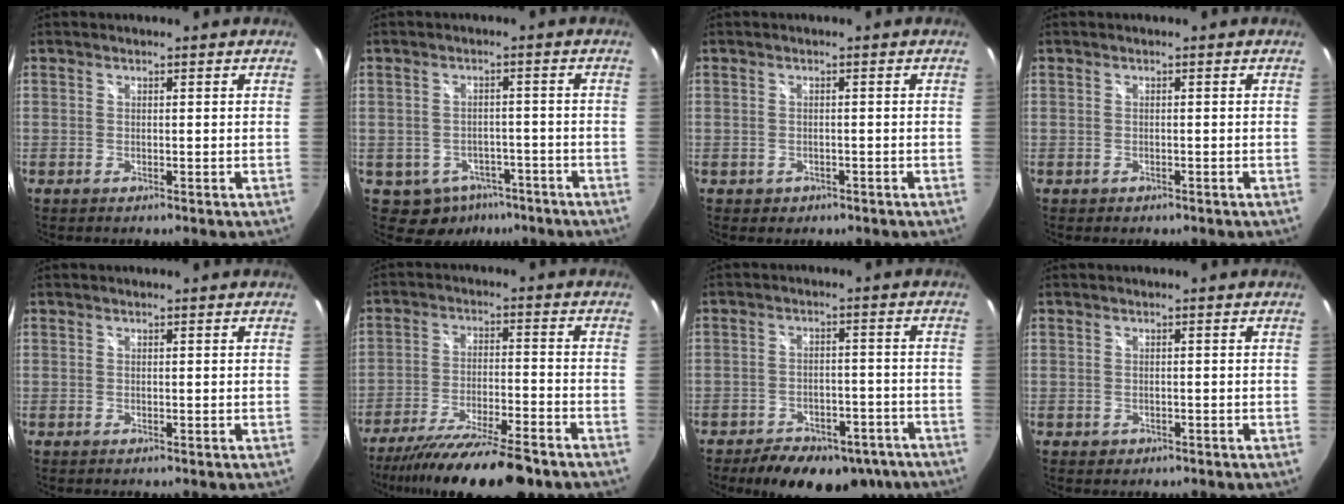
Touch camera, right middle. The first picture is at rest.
{"total": 7.1, "force": [-4.1, 5.3, 2.1], "torque": [-0.047, 0.008, -0.042]}
{"total": 2.0, "force": [-0.8, 1.7, 0.6], "torque": [-0.014, -0.004, -0.008]}
{"total": 1.0, "force": [-0.6, 0.8, 0.2], "torque": [-0.007, -0.003, -0.007]}
{"total": 0.0}
{"total": 18.0, "force": [-14.9, 2.3, 9.8], "torque": [-0.189, -0.038, -0.241]}
{"total": 17.1, "force": [-12.8, 8.4, 7.7], "torque": [-0.153, 0.002, -0.154]}
{"total": 1.4, "force": [-0.6, 1.2, 0.4], "torque": [-0.009, -0.004, -0.007]}